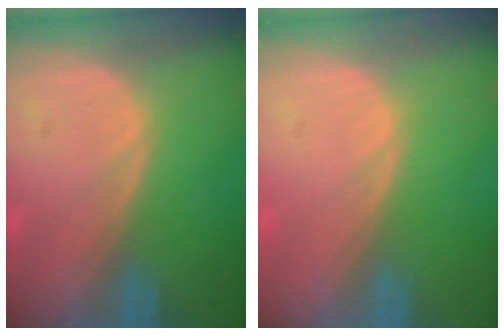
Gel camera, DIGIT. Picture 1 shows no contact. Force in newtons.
{"total": 0.0}